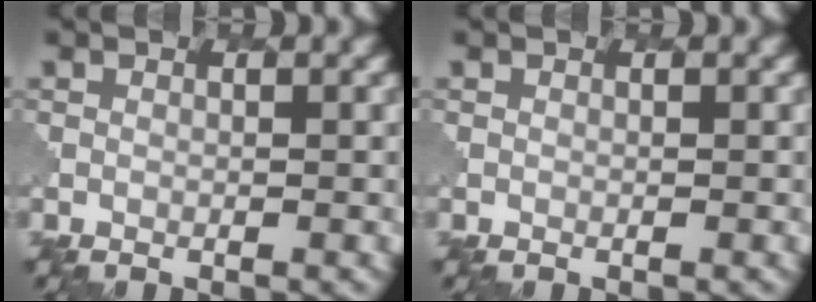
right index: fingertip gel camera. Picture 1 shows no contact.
{"total": 0.0}